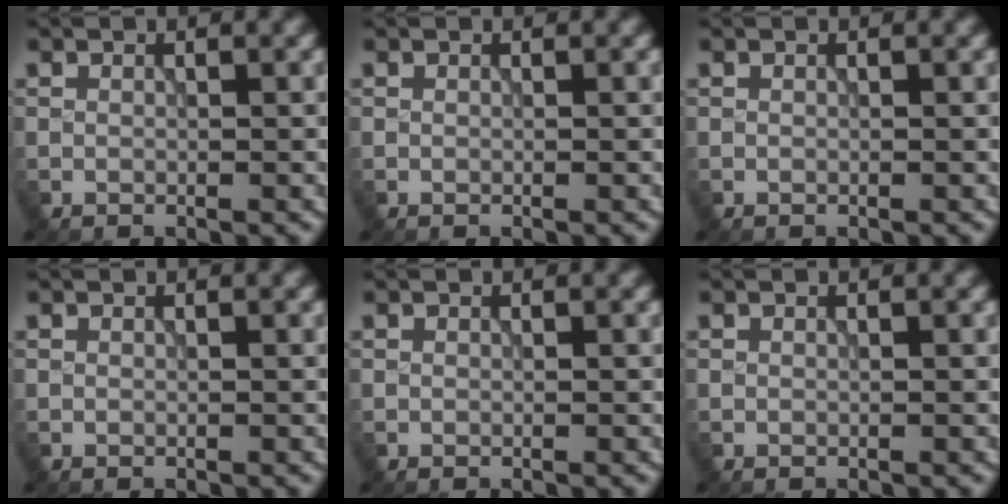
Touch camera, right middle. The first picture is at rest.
{"total": 0.0}
{"total": 0.0}
{"total": 0.0}
{"total": 0.0}
{"total": 0.0}